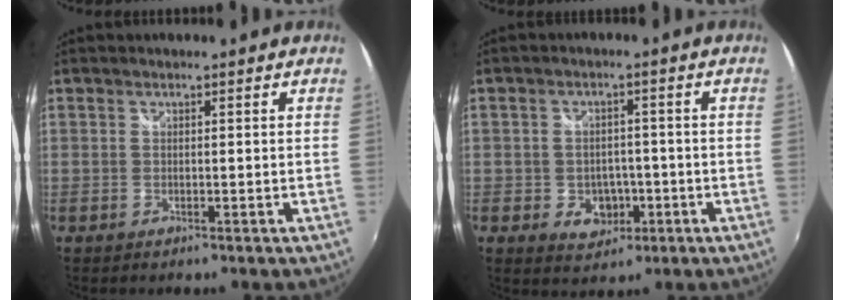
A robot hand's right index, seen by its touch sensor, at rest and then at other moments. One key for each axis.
{"total": 5.9, "fx": -1.8, "fy": 4.9, "fz": 2.8, "tx": -0.059, "ty": 0.004, "tz": -0.015}